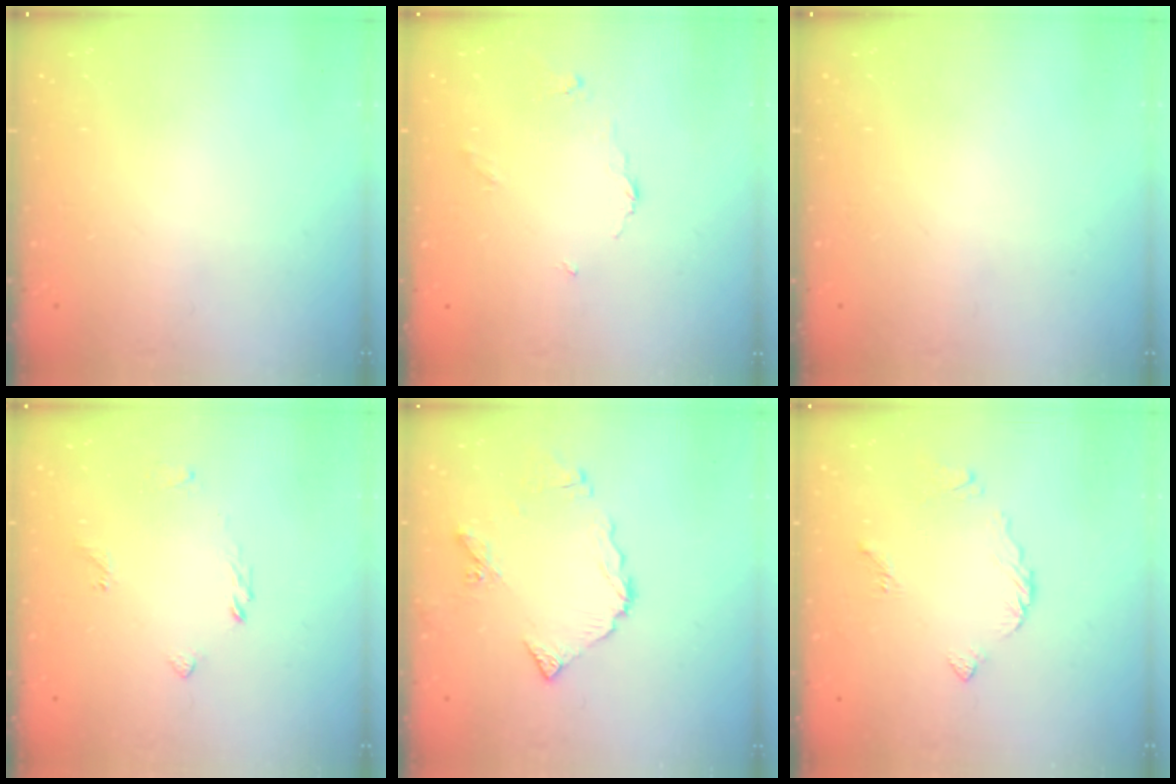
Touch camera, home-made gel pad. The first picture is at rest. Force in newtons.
{"total": 2.6, "press": 2.5, "slide": 0.4}
{"total": 0.0}
{"total": 2.8, "press": 2.7, "slide": 0.6}
{"total": 9.7, "press": 9.6, "slide": 1.2}
{"total": 4.1, "press": 4.1, "slide": 0.2}